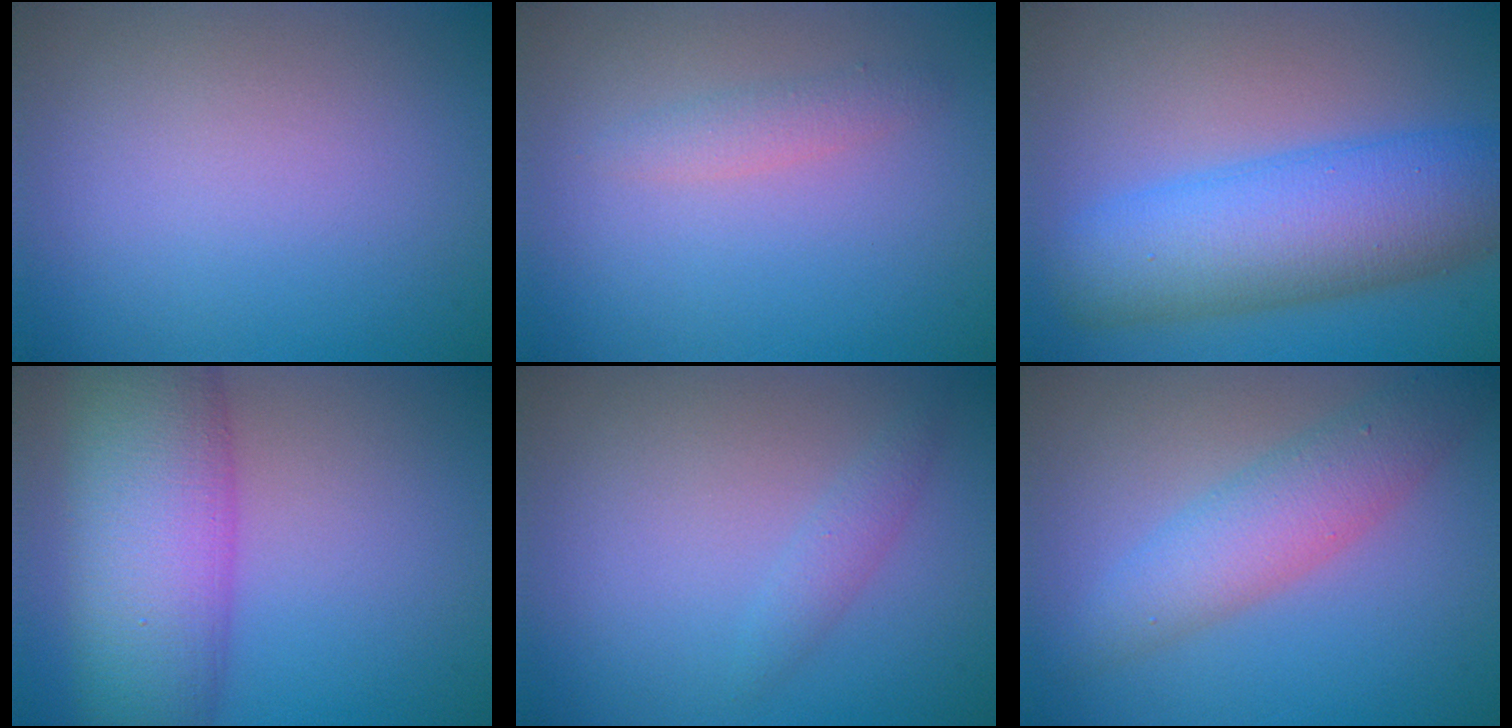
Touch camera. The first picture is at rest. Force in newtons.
{"total": 1.4, "press": 1.4, "slide": 0.1}
{"total": 8.9, "press": 8.9, "slide": 0.2}
{"total": 10.8, "press": 10.8, "slide": 0.4}
{"total": 1.3, "press": 1.3, "slide": 0.0}
{"total": 4.4, "press": 4.4, "slide": 0.2}